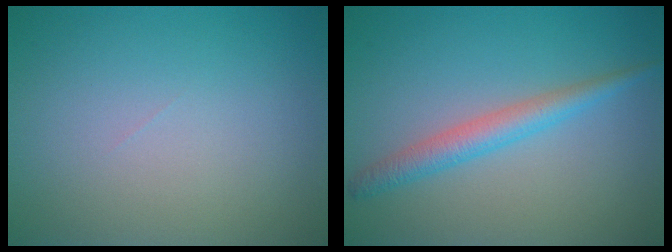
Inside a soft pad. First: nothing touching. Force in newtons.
{"total": 2.8, "press": 2.8, "slide": 0.1}